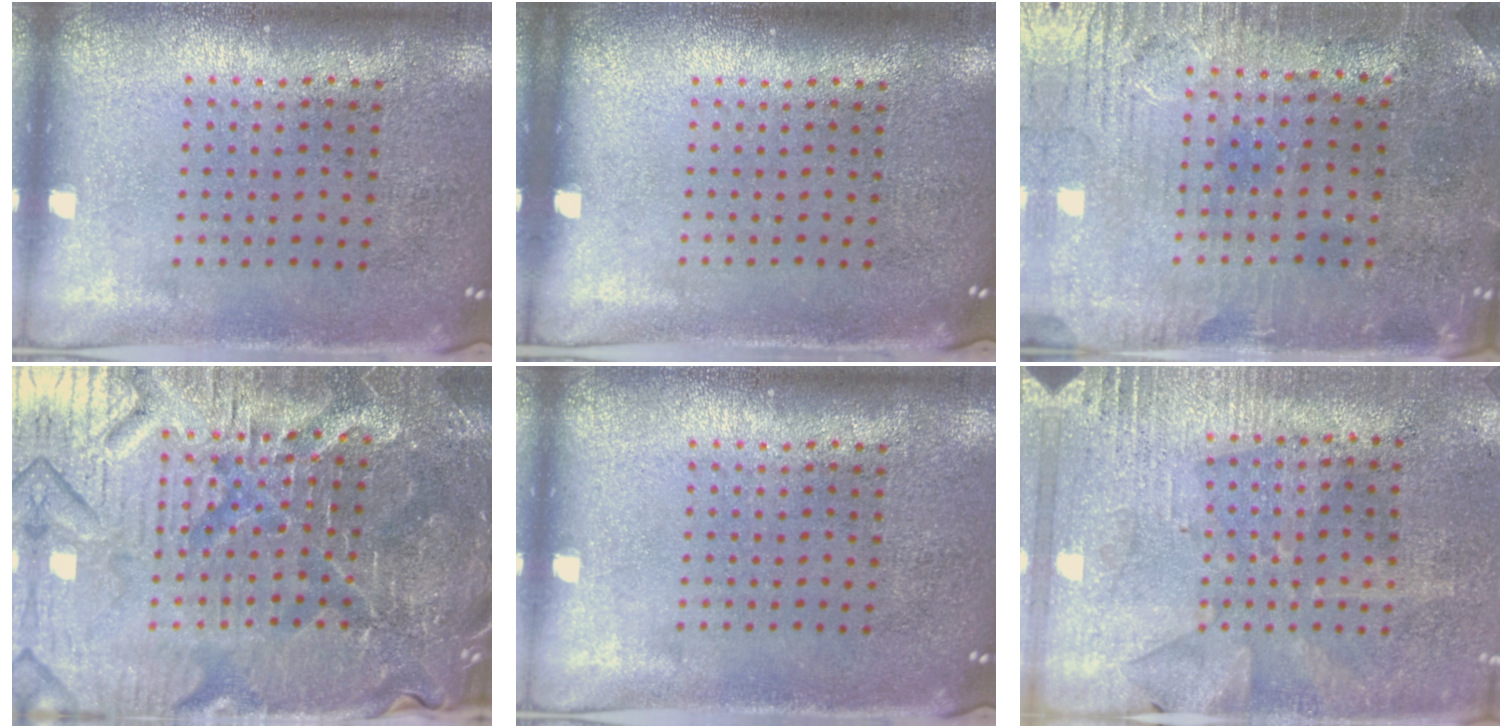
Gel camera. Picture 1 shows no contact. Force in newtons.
{"total": 0.0}
{"total": 1.0, "press": 0.8, "slide": 0.6}
{"total": 5.6, "press": 5.3, "slide": 1.7}
{"total": 0.0}
{"total": 2.8, "press": 2.5, "slide": 1.1}